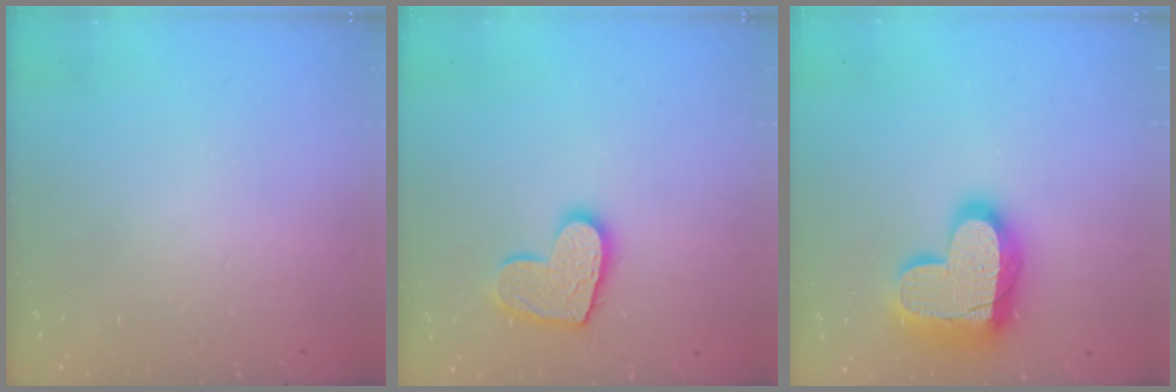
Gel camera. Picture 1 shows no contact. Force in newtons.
{"total": 11.6, "press": 11.6, "slide": 0.8}
{"total": 19.3, "press": 19.2, "slide": 1.5}